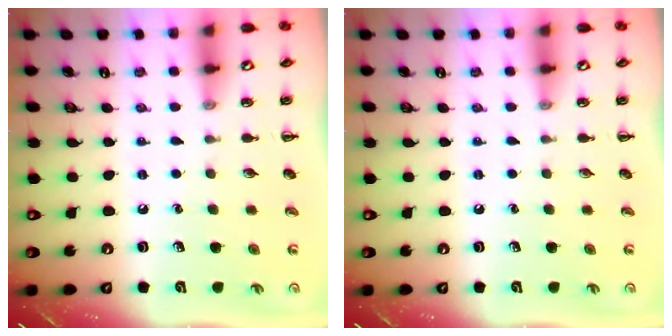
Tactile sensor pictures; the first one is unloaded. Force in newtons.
{"total": 0.0}